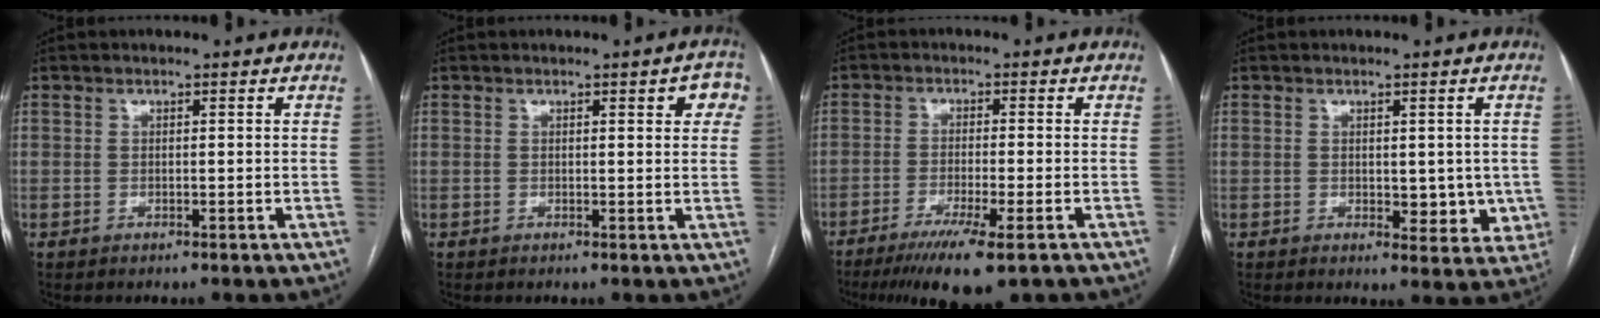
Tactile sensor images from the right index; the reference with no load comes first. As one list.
[{"total": 3.7, "force": [1.6, 1.0, 3.2], "torque": [-0.025, 0.005, 0.013]}, {"total": 9.6, "force": [-6.4, 0.7, 7.1], "torque": [-0.114, -0.024, -0.097]}, {"total": 5.6, "force": [0.0, 3.1, 4.7], "torque": [-0.037, -0.006, 0.007]}]